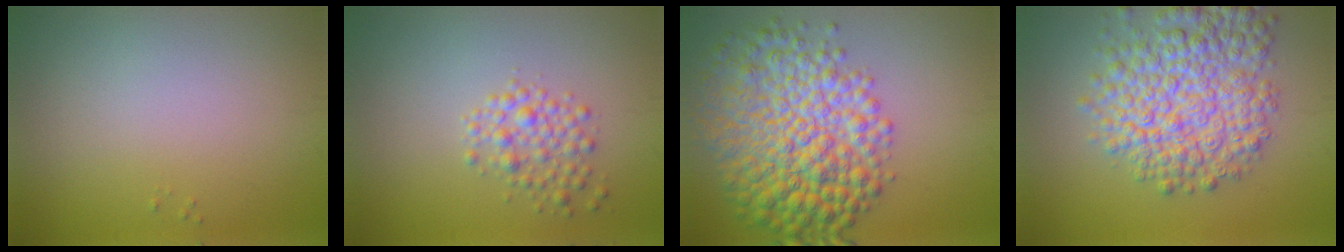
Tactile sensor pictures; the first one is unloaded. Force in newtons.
{"total": 2.4, "press": 2.4, "slide": 0.1}
{"total": 9.9, "press": 9.9, "slide": 0.1}
{"total": 8.4, "press": 8.4, "slide": 0.3}